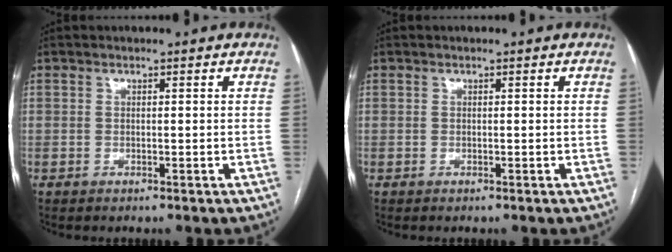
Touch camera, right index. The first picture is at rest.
{"total": 0.0}